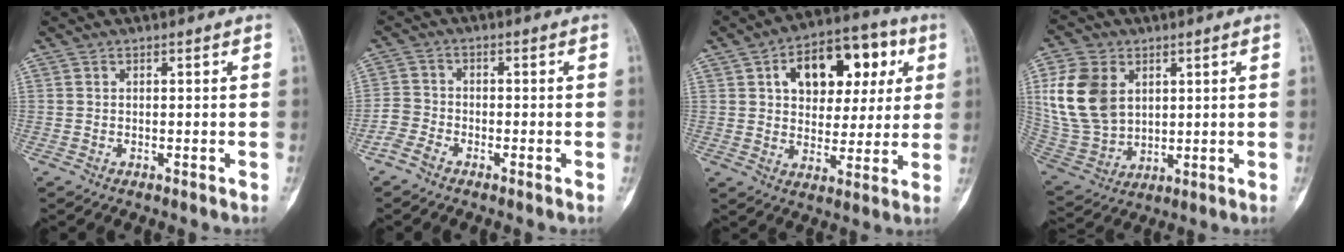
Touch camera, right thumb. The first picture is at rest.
{"total": 3.2, "force": [-2.4, 1.8, 1.1], "torque": [-0.021, 0.011, -0.054]}
{"total": 17.5, "force": [5.8, 10.9, 12.3], "torque": [-0.127, 0.013, 0.086]}
{"total": 14.9, "force": [4.1, 10.9, 9.3], "torque": [-0.175, -0.011, 0.093]}